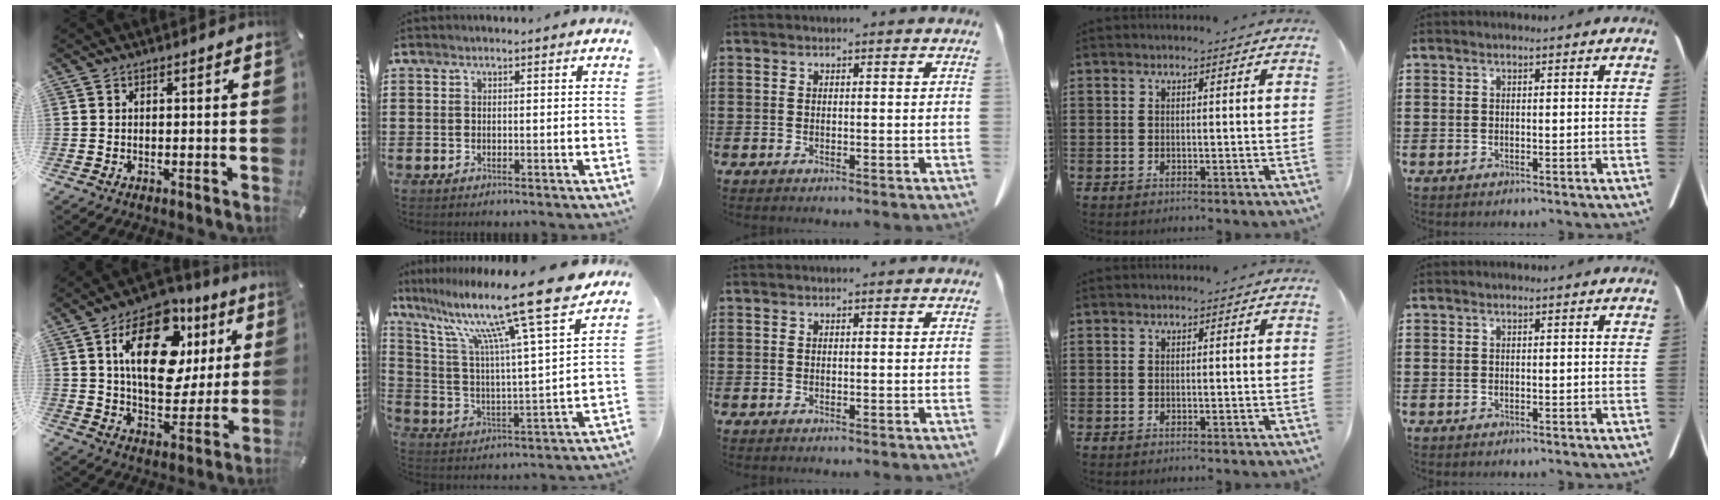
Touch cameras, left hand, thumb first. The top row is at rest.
{"thumb": {"total": 20.5, "force": [8.0, 12.3, 14.4], "torque": [-0.226, -0.017, 0.132]}, "index": {"total": 15.4, "force": [12.0, -0.4, 9.5], "torque": [-0.208, -0.083, 0.191]}}